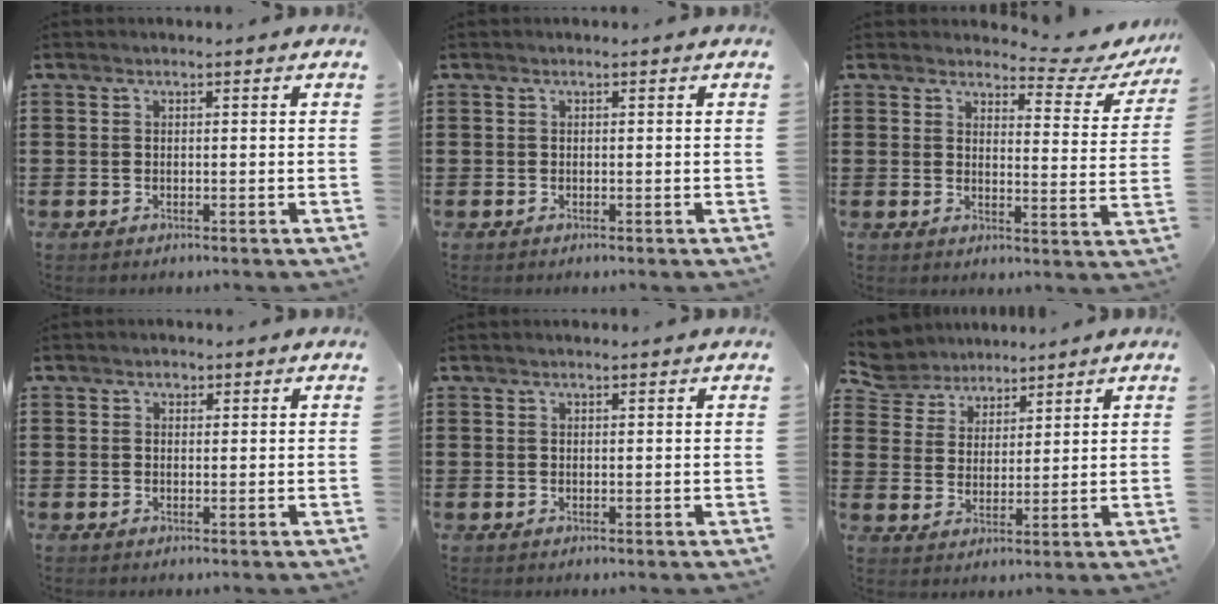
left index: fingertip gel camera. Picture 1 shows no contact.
{"total": 0.0}
{"total": 4.2, "force": [3.7, 0.9, 1.9], "torque": [-0.040, -0.024, 0.058]}
{"total": 0.9, "force": [0.4, 0.7, 0.3], "torque": [0.000, 0.003, 0.005]}
{"total": 0.6, "force": [0.4, 0.0, 0.4], "torque": [-0.008, -0.001, 0.009]}
{"total": 5.6, "force": [5.1, 2.3, 0.1], "torque": [-0.034, -0.016, 0.093]}